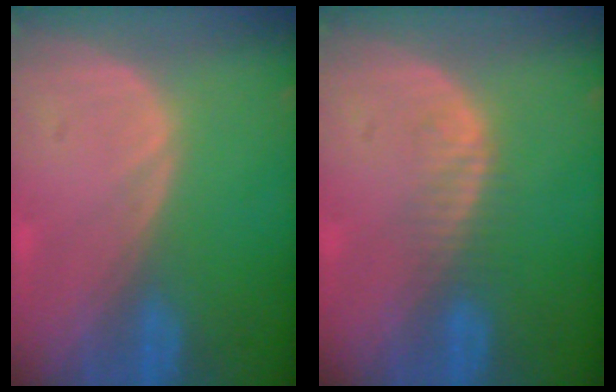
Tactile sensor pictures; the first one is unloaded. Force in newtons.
{"total": 2.3, "press": 2.3, "slide": 0.3}